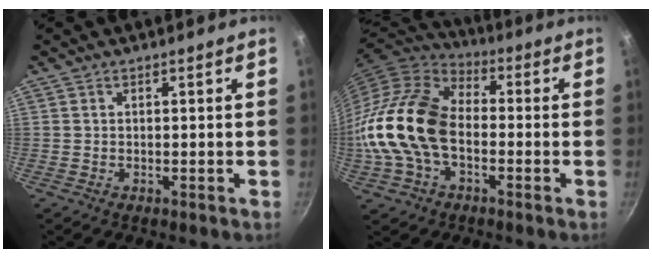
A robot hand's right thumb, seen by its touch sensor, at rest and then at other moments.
{"total": 17.5, "force": [-2.6, 11.6, 12.8], "torque": [-0.228, 0.034, -0.062]}